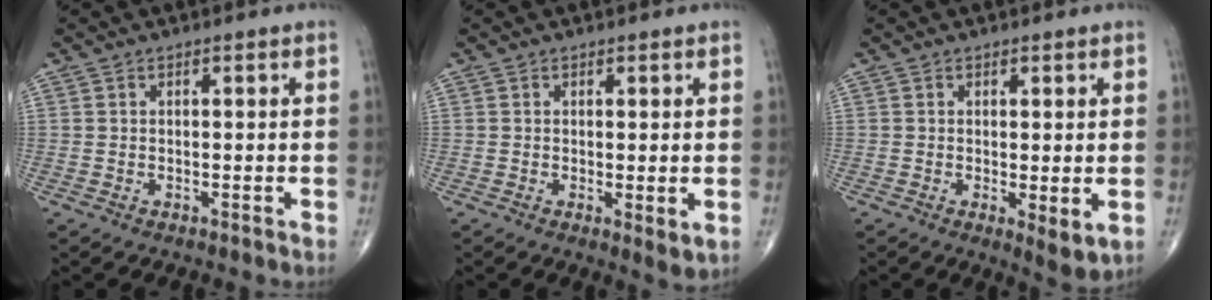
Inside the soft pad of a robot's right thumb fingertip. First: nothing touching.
{"total": 2.8, "force": [-0.1, 0.7, 2.7], "torque": [-0.046, -0.014, -0.003]}
{"total": 4.2, "force": [-0.4, 1.2, 4.0], "torque": [-0.064, -0.017, -0.006]}